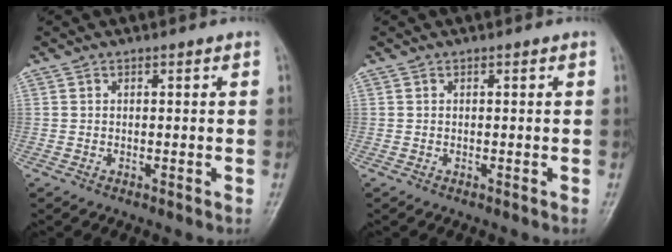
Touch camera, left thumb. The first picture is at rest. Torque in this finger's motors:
{"motor_torque": [0.04, 0.04, 0.04, -0.04, 0.00]}